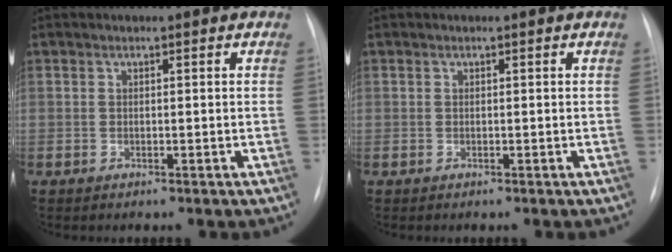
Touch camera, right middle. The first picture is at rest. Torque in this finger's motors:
{"motor_torque": [-1.11, 0.23, -0.39, -0.12]}